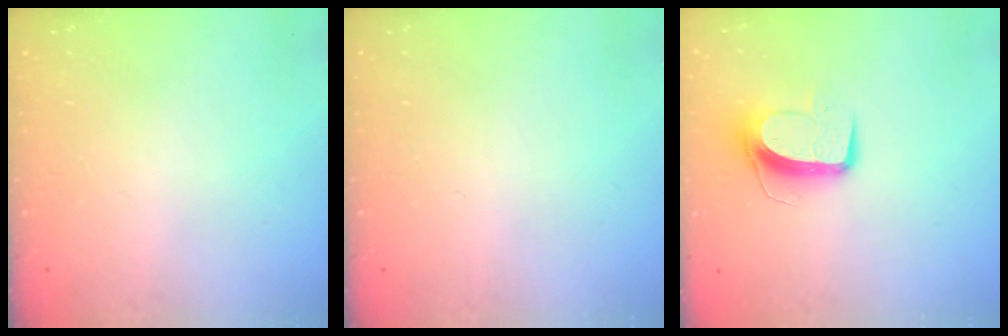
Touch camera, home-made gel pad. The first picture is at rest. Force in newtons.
{"total": 0.0}
{"total": 10.5, "press": 10.5, "slide": 0.8}